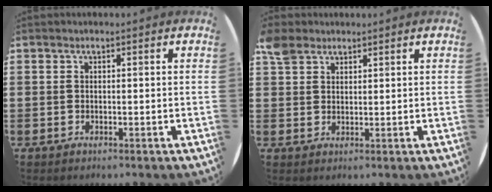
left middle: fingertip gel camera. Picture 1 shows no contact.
{"total": 3.5, "force": [2.8, 1.9, 0.9], "torque": [-0.018, 0.003, 0.054]}